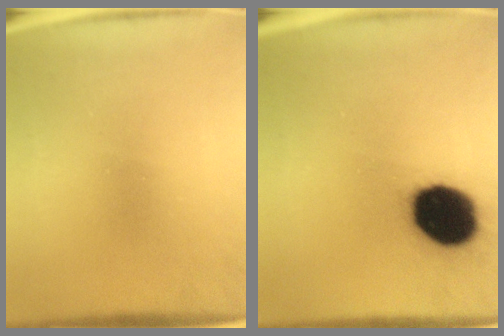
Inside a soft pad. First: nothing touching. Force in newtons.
{"total": 18.9}